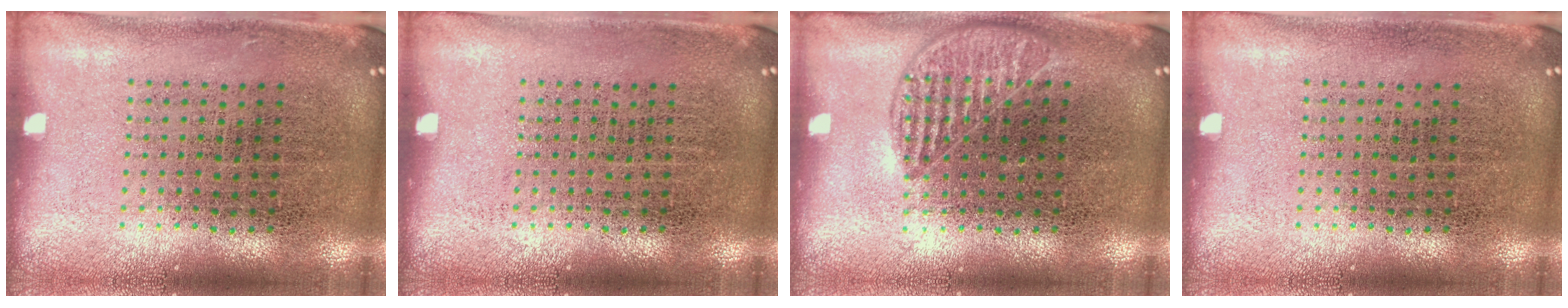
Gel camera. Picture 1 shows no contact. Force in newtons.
{"total": 0.0}
{"total": 1.0, "press": 0.9, "slide": 0.4}
{"total": 0.0}